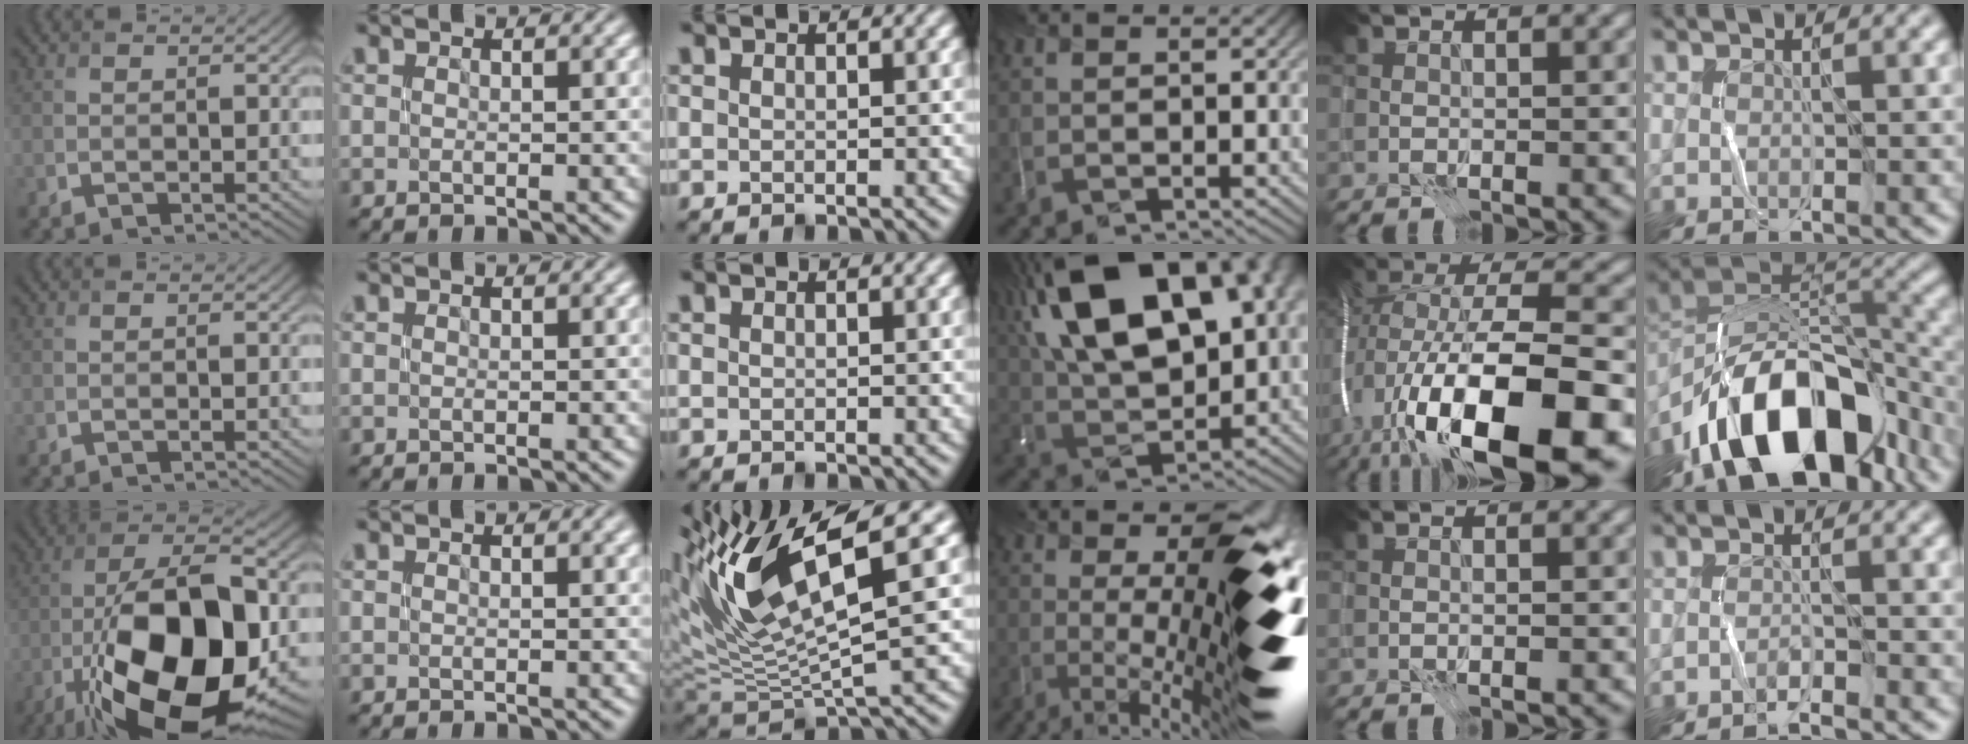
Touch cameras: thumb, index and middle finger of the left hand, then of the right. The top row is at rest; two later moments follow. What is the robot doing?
{"motion": "open", "object": "stapler"}